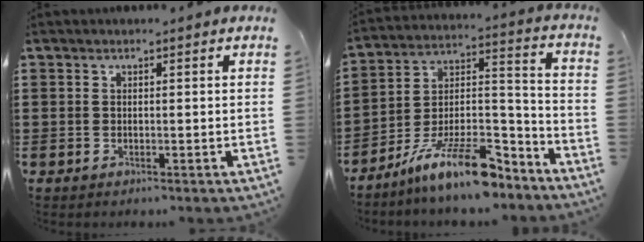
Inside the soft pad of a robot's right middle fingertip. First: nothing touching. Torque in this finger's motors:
{"motor_torque": [2.07, -0.07, 0.49, 0.21]}